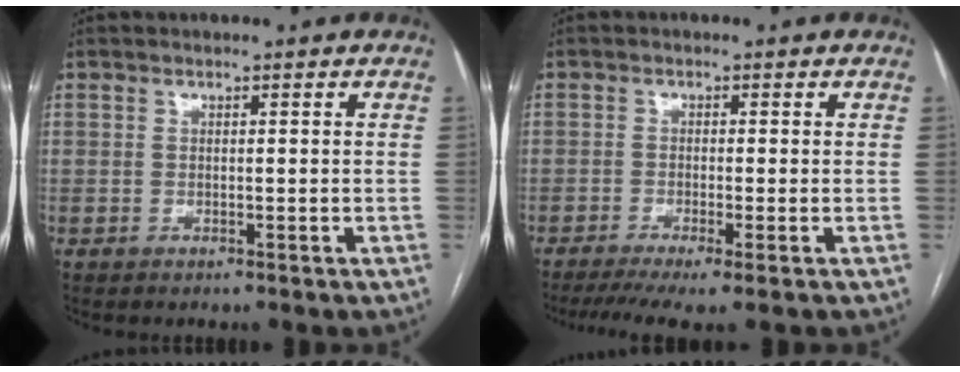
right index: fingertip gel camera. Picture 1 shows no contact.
{"total": 6.6, "force": [-4.5, 0.3, 4.8], "torque": [-0.078, -0.010, -0.074]}